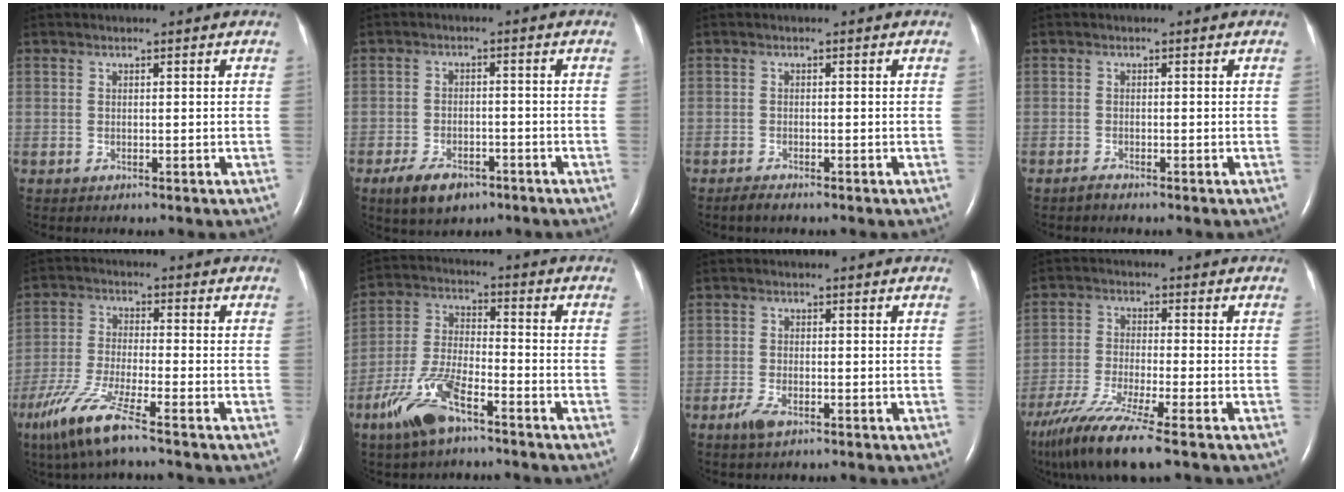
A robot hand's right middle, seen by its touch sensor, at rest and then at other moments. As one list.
[{"total": 6.2, "force": [-4.0, 3.2, 3.5], "torque": [-0.071, -0.002, -0.063]}, {"total": 1.3, "force": [-1.2, 0.1, 0.5], "torque": [-0.021, -0.004, -0.022]}, {"total": 0.8, "force": [-0.8, 0.0, 0.2], "torque": [-0.011, -0.002, -0.015]}, {"total": 9.2, "force": [-6.2, 0.3, 6.8], "torque": [-0.152, -0.028, -0.126]}, {"total": 10.4, "force": [-6.8, 2.9, 7.4], "torque": [-0.169, -0.007, -0.132]}, {"total": 2.7, "force": [-1.7, 0.9, 1.9], "torque": [-0.048, -0.003, -0.033]}, {"total": 12.6, "force": [-9.2, 0.1, 8.6], "torque": [-0.169, -0.042, -0.163]}]